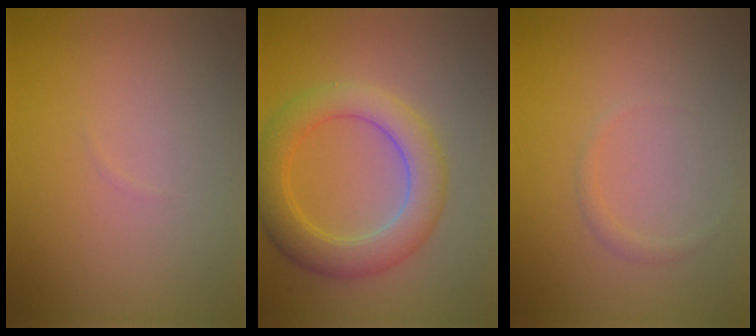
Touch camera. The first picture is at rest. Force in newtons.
{"total": 5.6, "press": 5.6, "slide": 0.2}
{"total": 0.7, "press": 0.7, "slide": 0.1}